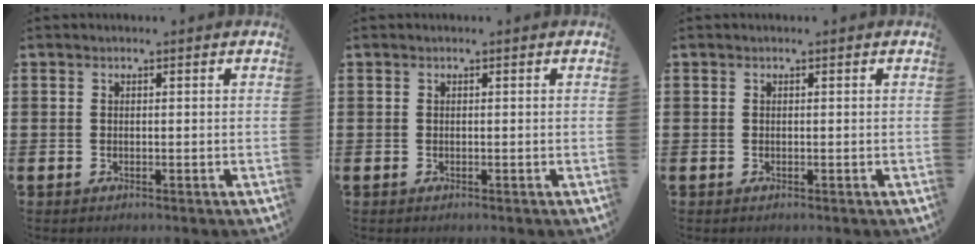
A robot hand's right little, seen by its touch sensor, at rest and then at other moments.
{"total": 0.0}
{"total": 0.0}